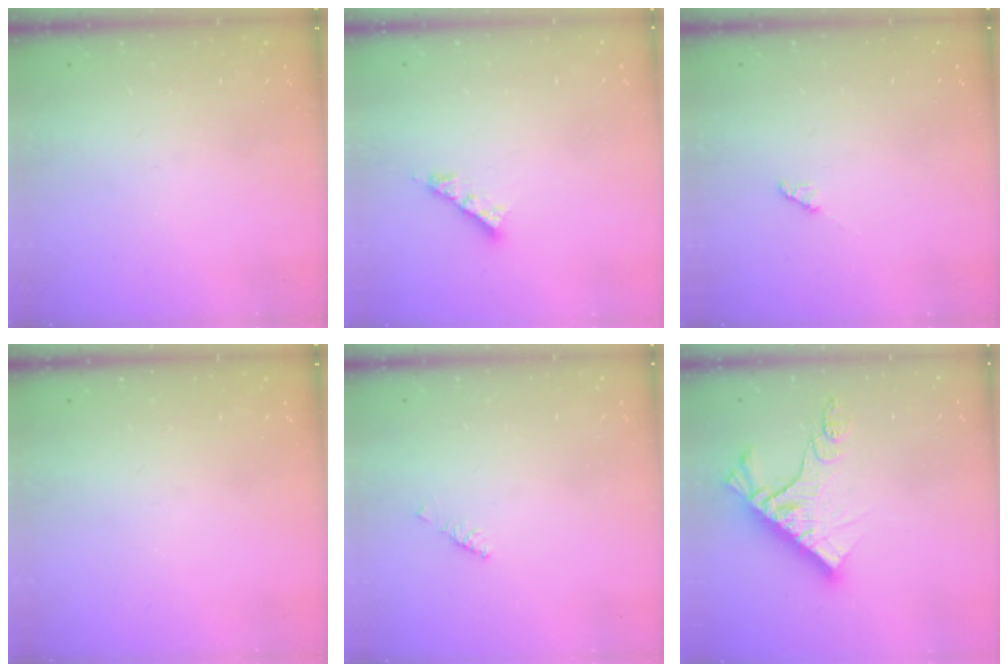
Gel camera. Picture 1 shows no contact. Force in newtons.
{"total": 4.1, "press": 4.0, "slide": 0.3}
{"total": 2.2, "press": 2.2, "slide": 0.3}
{"total": 0.0}
{"total": 2.1, "press": 2.0, "slide": 0.6}
{"total": 11.8, "press": 11.8, "slide": 1.1}